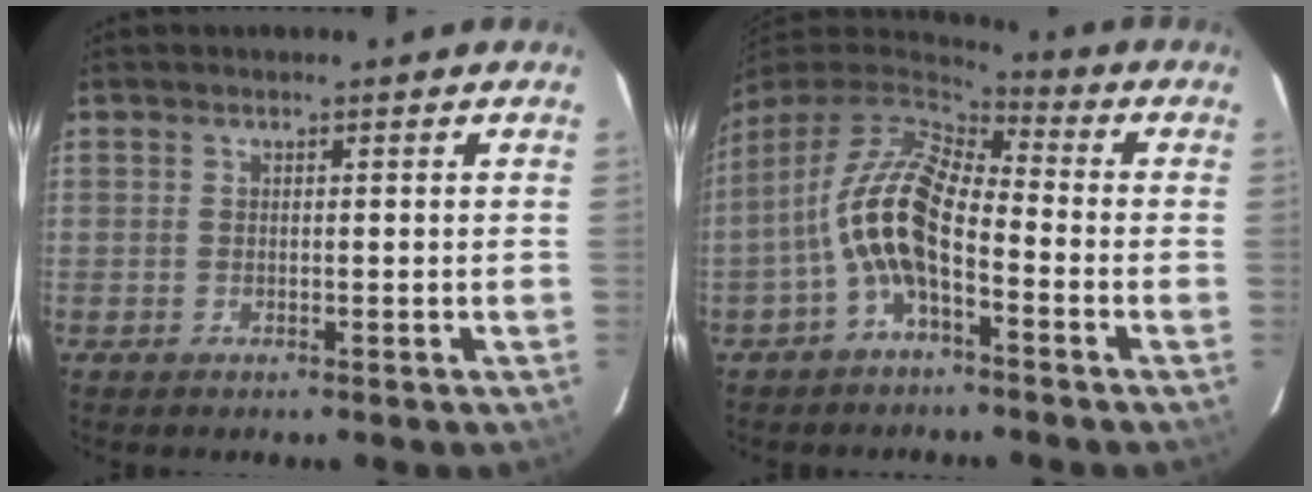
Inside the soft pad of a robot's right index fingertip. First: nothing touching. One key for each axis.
{"total": 12.6, "fx": -3.6, "fy": 5.3, "fz": 10.9, "tx": -0.220, "ty": 0.012, "tz": -0.075}